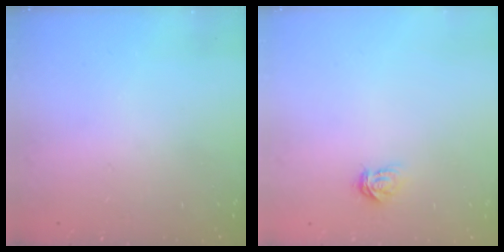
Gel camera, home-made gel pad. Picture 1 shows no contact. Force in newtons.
{"total": 3.6, "press": 3.6, "slide": 0.4}